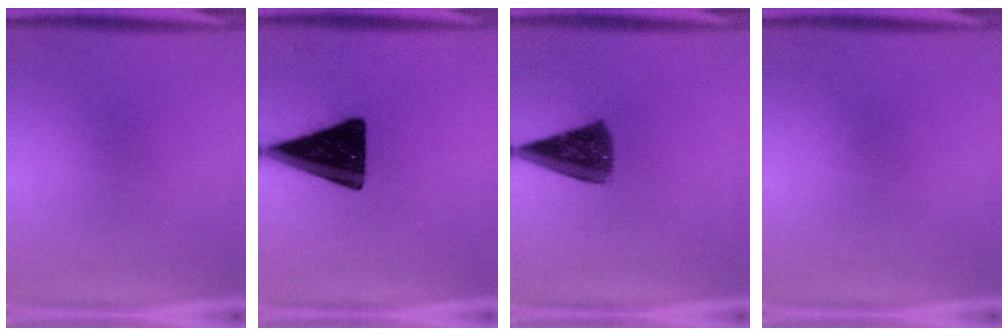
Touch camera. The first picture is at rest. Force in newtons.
{"total": 17.8}
{"total": 8.8}
{"total": 0.0}